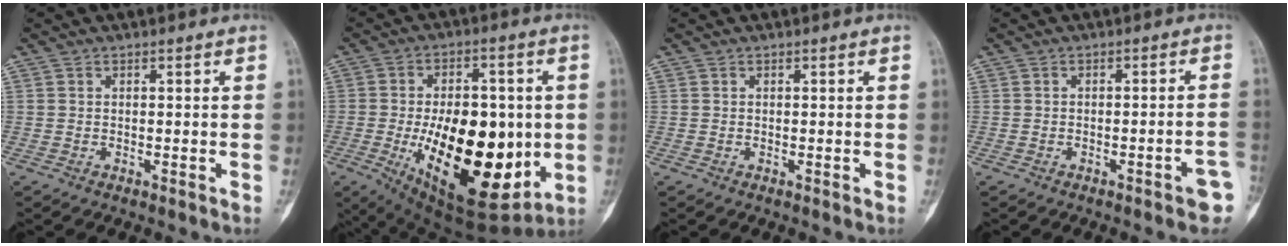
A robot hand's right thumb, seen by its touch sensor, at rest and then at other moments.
{"total": 26.0, "force": [-3.4, 13.5, 22.0], "torque": [-0.324, -0.018, -0.022]}
{"total": 0.0}
{"total": 4.5, "force": [-2.4, 0.9, 3.7], "torque": [-0.035, 0.020, -0.027]}